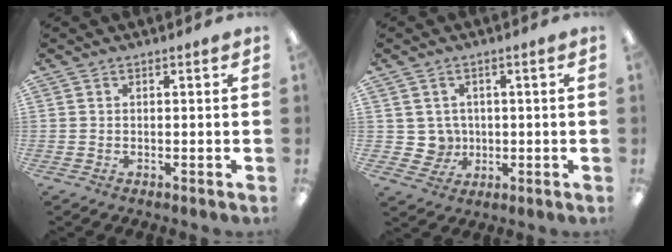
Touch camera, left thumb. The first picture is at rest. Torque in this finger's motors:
{"motor_torque": [-0.14, 0.19, 0.31, -0.38, 0.00]}